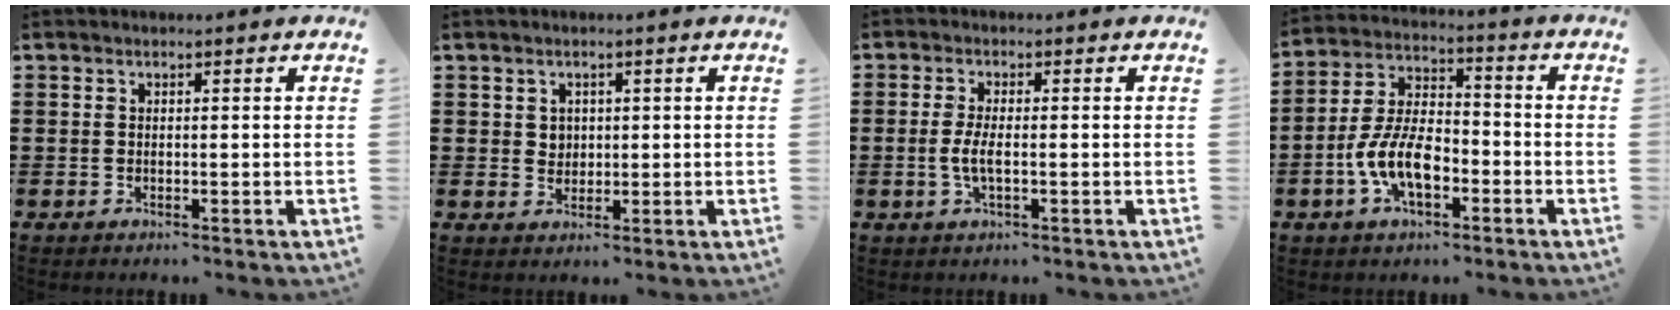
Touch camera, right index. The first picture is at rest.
{"total": 2.0, "force": [0.8, 1.7, 0.4], "torque": [-0.014, 0.008, 0.015]}
{"total": 3.5, "force": [-0.6, 0.9, 3.3], "torque": [-0.082, -0.007, -0.019]}
{"total": 9.1, "force": [-3.4, 4.7, 7.1], "torque": [-0.166, 0.001, -0.070]}